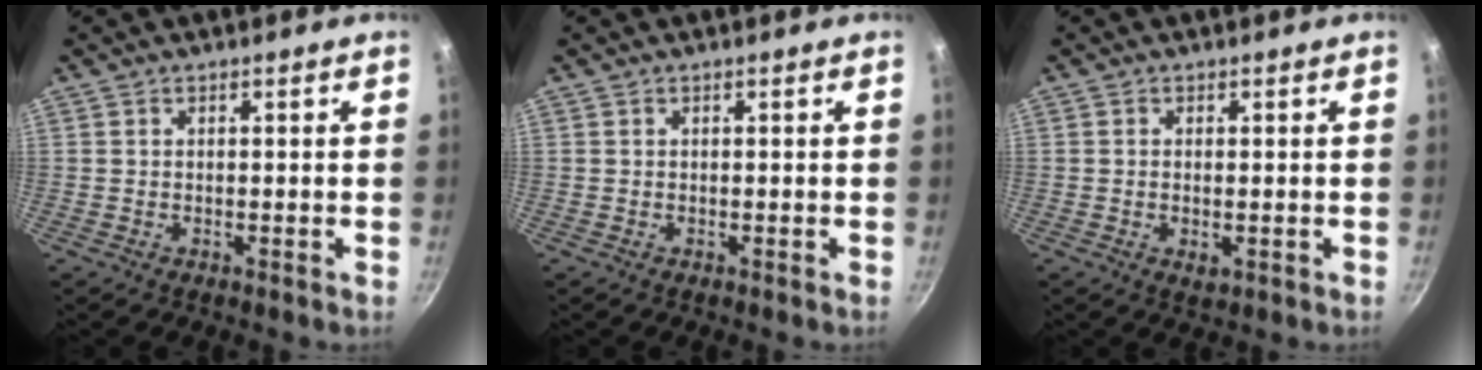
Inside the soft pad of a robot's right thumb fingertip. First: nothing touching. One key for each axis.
{"total": 0.0}
{"total": 2.1, "fx": -0.3, "fy": 1.1, "fz": 1.8, "tx": -0.030, "ty": -0.006, "tz": -0.003}